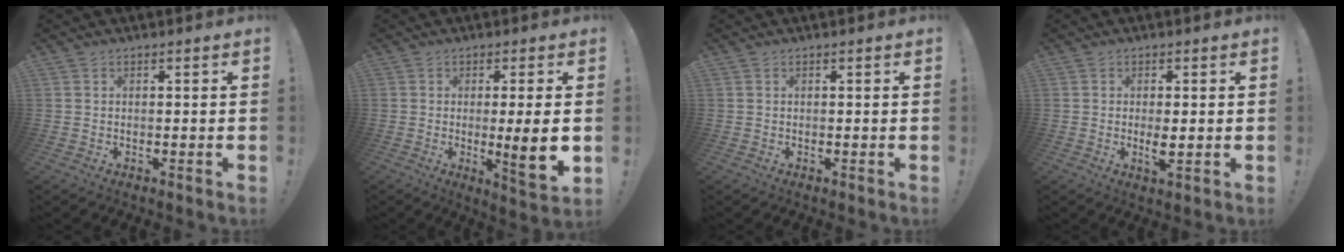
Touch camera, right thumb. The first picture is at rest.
{"total": 9.3, "force": [-0.7, 0.5, 9.3], "torque": [-0.129, -0.013, -0.012]}
{"total": 0.0}
{"total": 3.5, "force": [-0.1, 1.1, 3.4], "torque": [-0.057, -0.007, -0.003]}